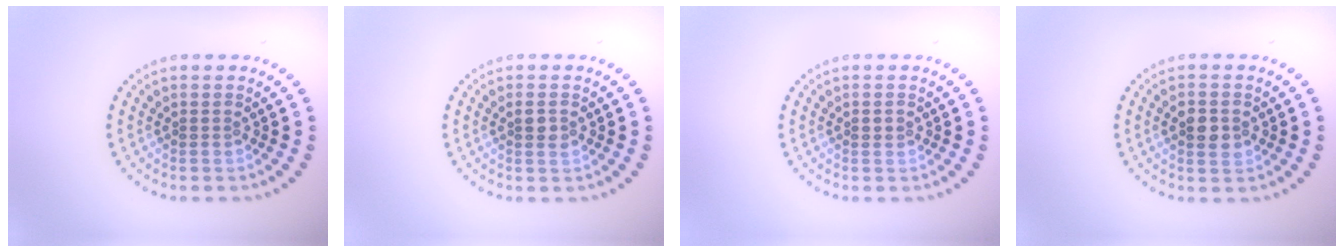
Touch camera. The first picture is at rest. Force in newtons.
{"total": 1.3, "press": 1.3, "slide": 0.3}
{"total": 0.9, "press": 0.9, "slide": 0.1}
{"total": 2.5, "press": 2.5, "slide": 0.2}